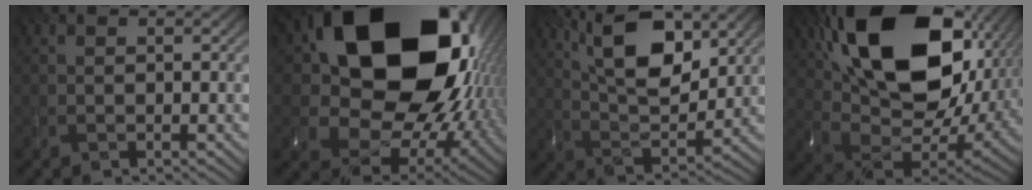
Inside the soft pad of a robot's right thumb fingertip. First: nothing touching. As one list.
[{"total": 22.7, "force": [6.5, 16.0, 14.7], "torque": [-0.302, -0.035, 0.154]}, {"total": 14.5, "force": [7.2, 6.3, 10.9], "torque": [-0.201, 0.011, 0.116]}, {"total": 20.8, "force": [8.1, 12.4, 14.6], "torque": [-0.306, 0.006, 0.163]}]